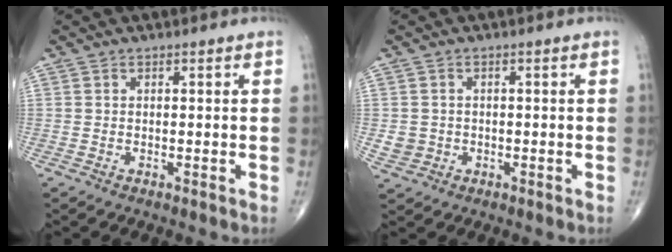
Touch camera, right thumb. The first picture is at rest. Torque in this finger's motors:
{"motor_torque": [0.28, 0.01, -0.09, -0.20, -0.01]}